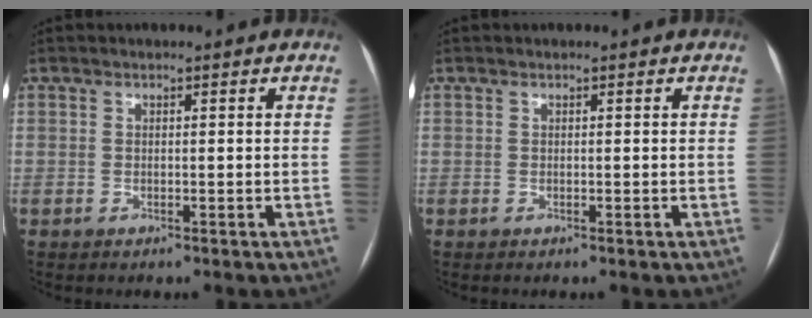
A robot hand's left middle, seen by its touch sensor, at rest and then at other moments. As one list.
[{"total": 0.0}]